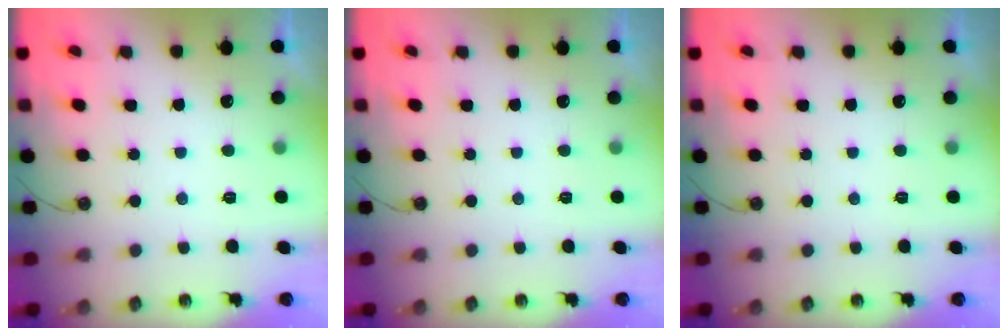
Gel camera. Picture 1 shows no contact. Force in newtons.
{"total": 0.0}
{"total": 0.0}